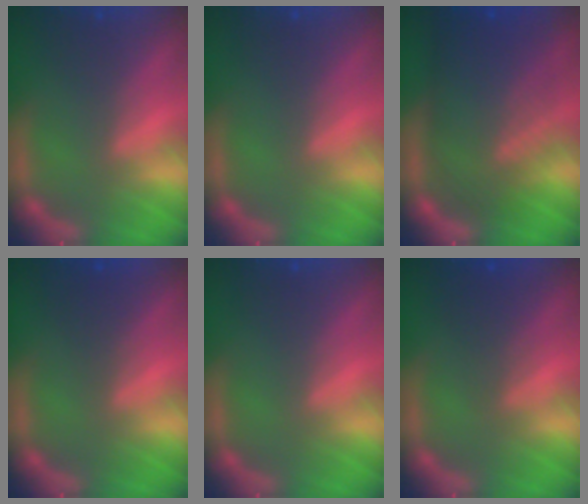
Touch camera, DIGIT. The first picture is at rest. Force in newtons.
{"total": 0.0}
{"total": 9.6}
{"total": 1.5}
{"total": 0.0}
{"total": 2.5}